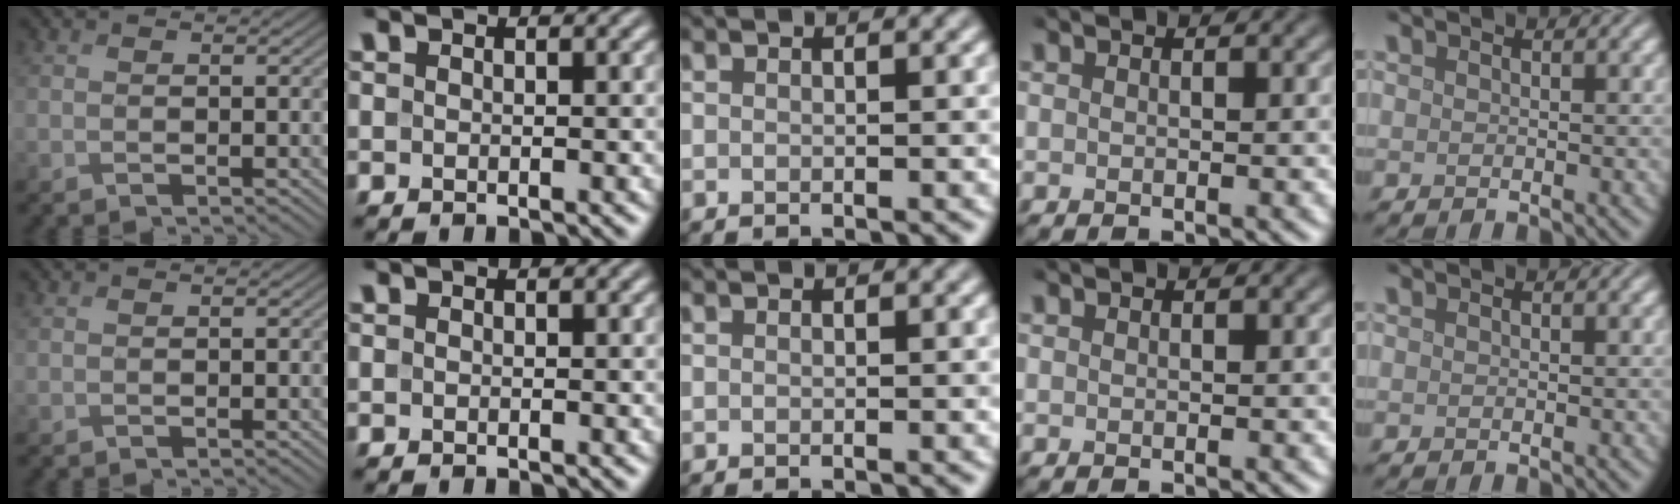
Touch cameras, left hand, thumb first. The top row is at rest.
{}